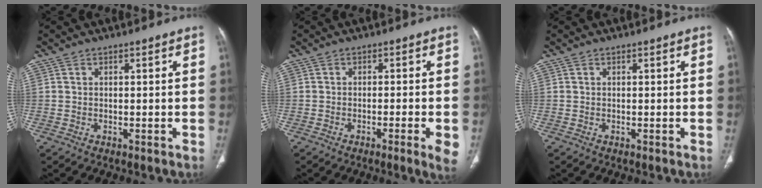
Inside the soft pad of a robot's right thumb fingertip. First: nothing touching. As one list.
[{"total": 5.0, "force": [-2.1, 0.5, 4.5], "torque": [-0.067, -0.004, -0.030]}, {"total": 0.0}]